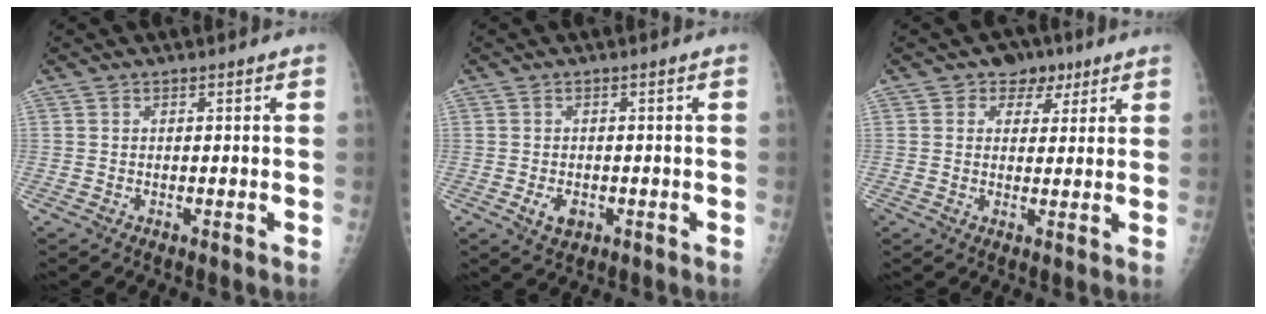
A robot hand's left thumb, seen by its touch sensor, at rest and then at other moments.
{"total": 3.1, "force": [-1.0, 2.1, 2.0], "torque": [-0.027, 0.001, -0.012]}
{"total": 5.8, "force": [2.8, 4.7, 1.8], "torque": [0.013, -0.003, 0.035]}